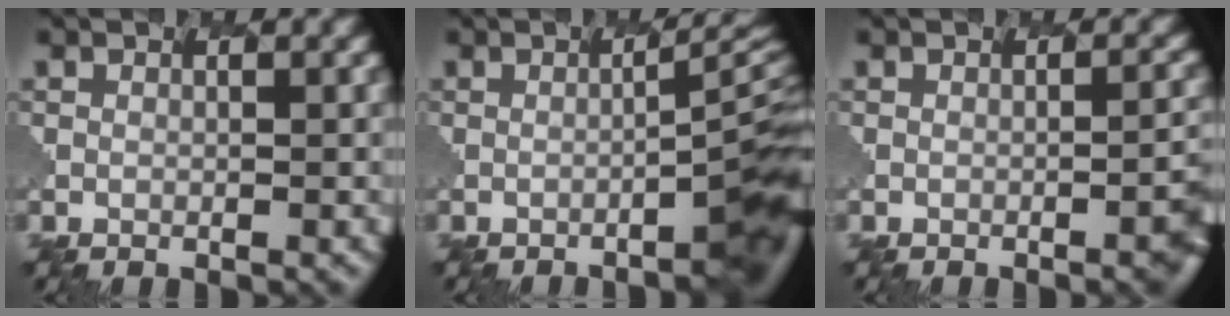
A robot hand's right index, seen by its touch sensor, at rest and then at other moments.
{"total": 6.7, "force": [-2.1, 1.5, 6.2], "torque": [-0.045, 0.019, -0.037]}
{"total": 3.7, "force": [-1.2, 1.2, 3.3], "torque": [-0.028, 0.002, -0.020]}